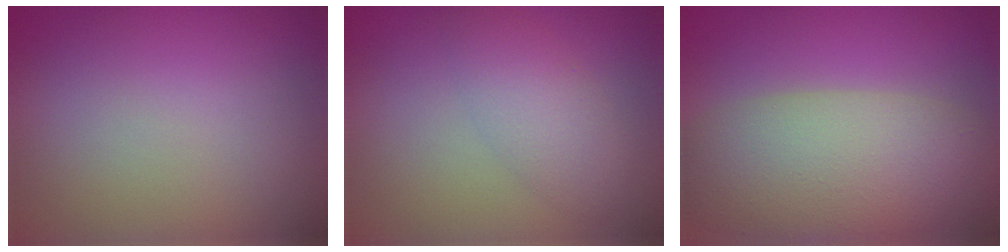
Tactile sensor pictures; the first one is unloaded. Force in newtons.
{"total": 3.2, "press": 3.2, "slide": 0.1}
{"total": 8.7, "press": 8.7, "slide": 0.7}